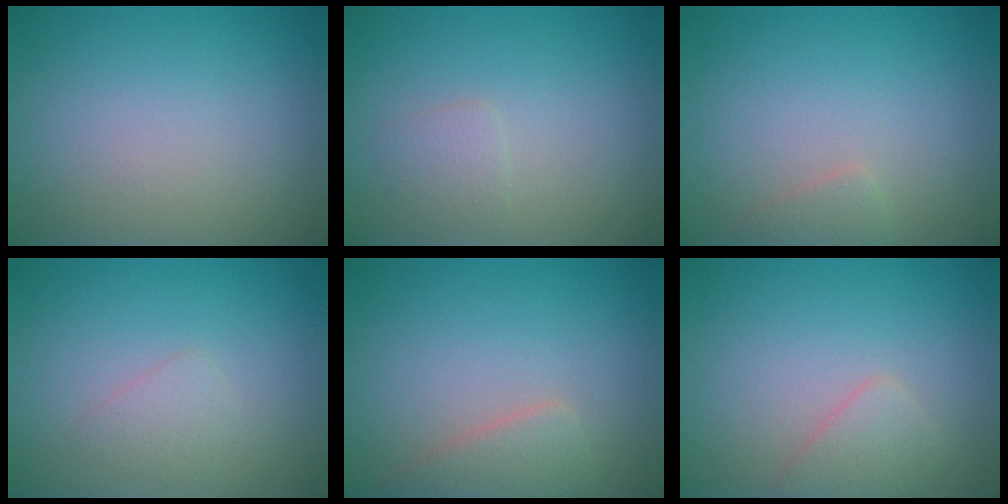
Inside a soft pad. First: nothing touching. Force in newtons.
{"total": 1.3, "press": 1.3, "slide": 0.0}
{"total": 1.0, "press": 1.0, "slide": 0.1}
{"total": 1.3, "press": 1.3, "slide": 0.0}
{"total": 2.3, "press": 2.3, "slide": 0.1}
{"total": 1.8, "press": 1.8, "slide": 0.1}